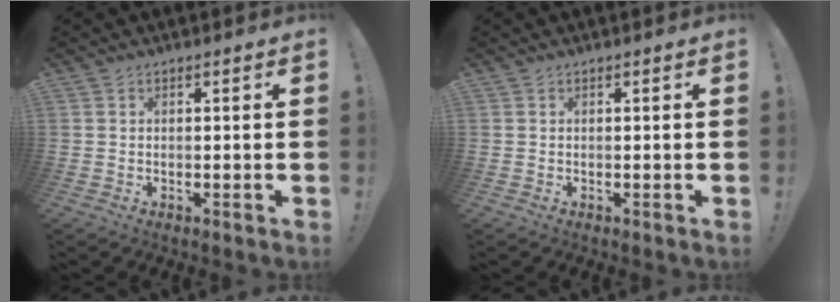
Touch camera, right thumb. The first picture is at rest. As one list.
[{"total": 0.0}]